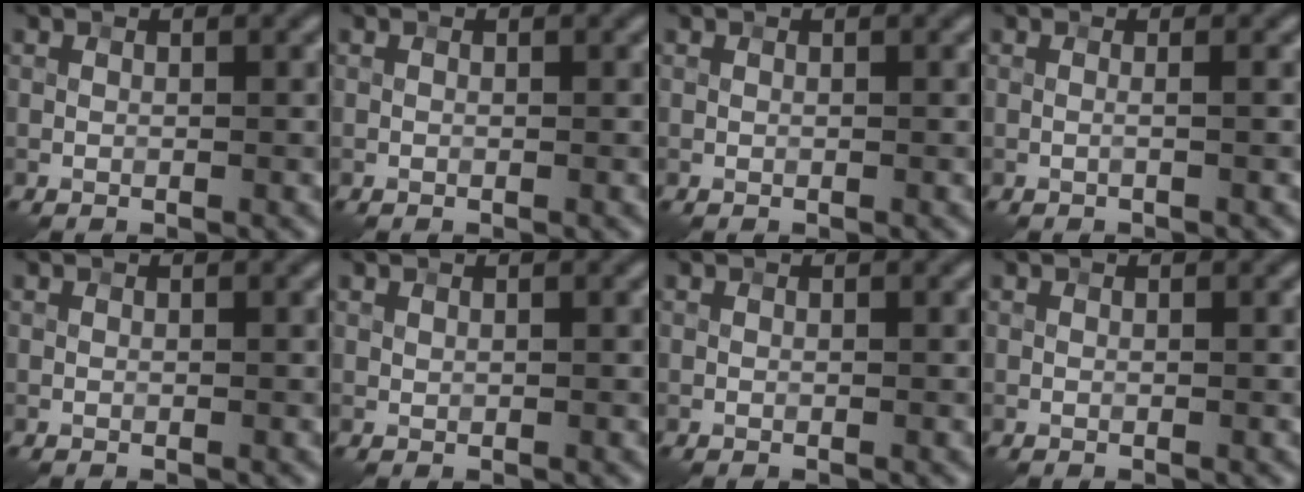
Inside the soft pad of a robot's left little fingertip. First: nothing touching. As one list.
[{"total": 0.0}, {"total": 0.0}, {"total": 1.0, "force": [0.1, 0.4, 0.9], "torque": [-0.009, -0.009, -0.012]}, {"total": 0.0}, {"total": 0.0}, {"total": 0.0}, {"total": 0.0}]